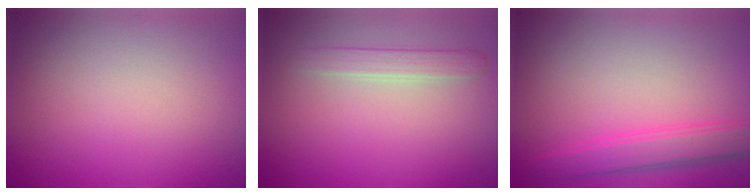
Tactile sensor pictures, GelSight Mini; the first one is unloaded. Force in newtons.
{"total": 1.8, "press": 1.8, "slide": 0.1}
{"total": 2.4, "press": 2.4, "slide": 0.2}